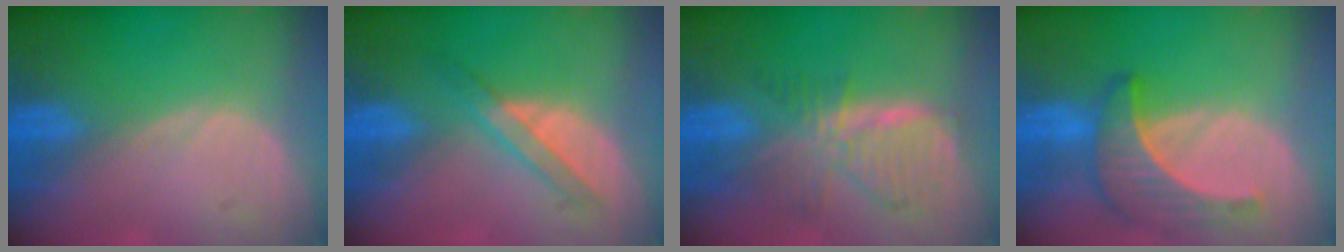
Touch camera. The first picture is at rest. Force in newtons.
{"total": 4.2, "press": 4.1, "slide": 1.2}
{"total": 7.8, "press": 7.0, "slide": 3.5}
{"total": 6.8, "press": 6.8, "slide": 0.7}